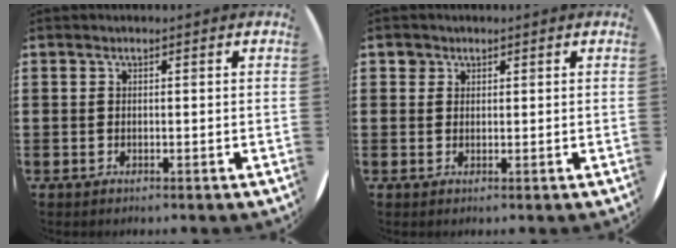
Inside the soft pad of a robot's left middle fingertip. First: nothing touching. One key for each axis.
{"total": 1.4, "fx": 1.1, "fy": 0.9, "fz": 0.0, "tx": 0.014, "ty": -0.004, "tz": 0.018}